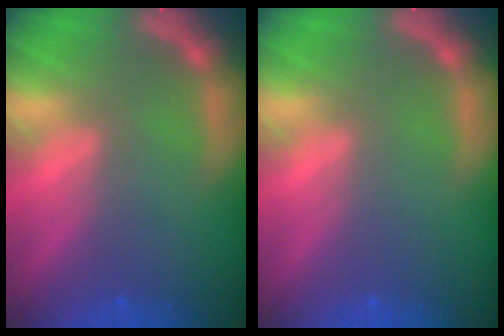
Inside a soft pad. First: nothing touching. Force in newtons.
{"total": 0.0}